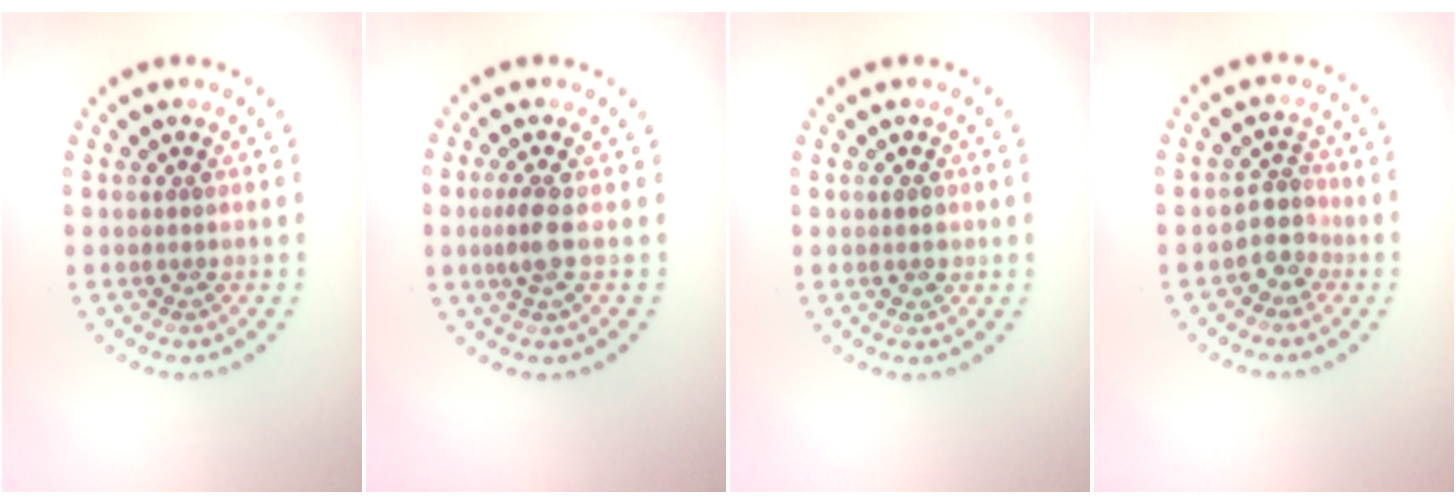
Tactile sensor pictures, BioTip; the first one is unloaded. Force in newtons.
{"total": 1.9, "press": 1.6, "slide": 1.1}
{"total": 1.0, "press": 1.0, "slide": 0.3}
{"total": 2.8, "press": 2.2, "slide": 1.6}